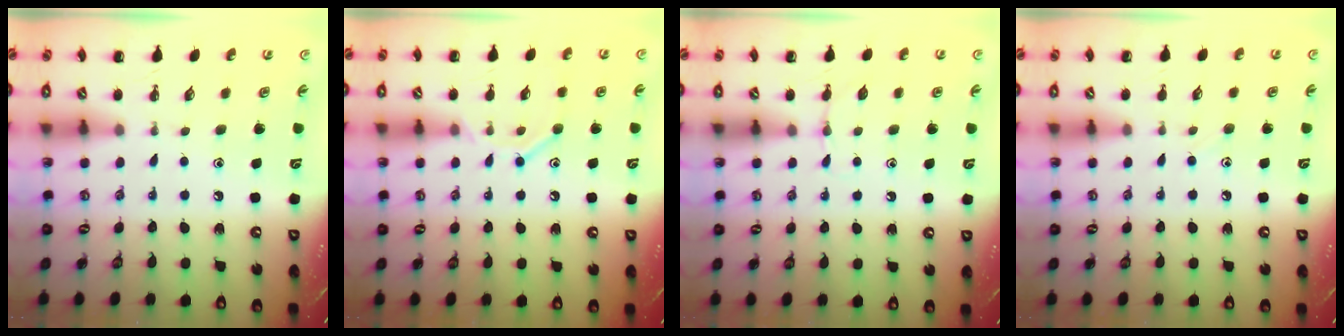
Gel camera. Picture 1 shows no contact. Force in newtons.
{"total": 9.3, "press": 9.3, "slide": 1.2}
{"total": 3.7, "press": 3.5, "slide": 1.3}
{"total": 4.0, "press": 3.7, "slide": 1.6}